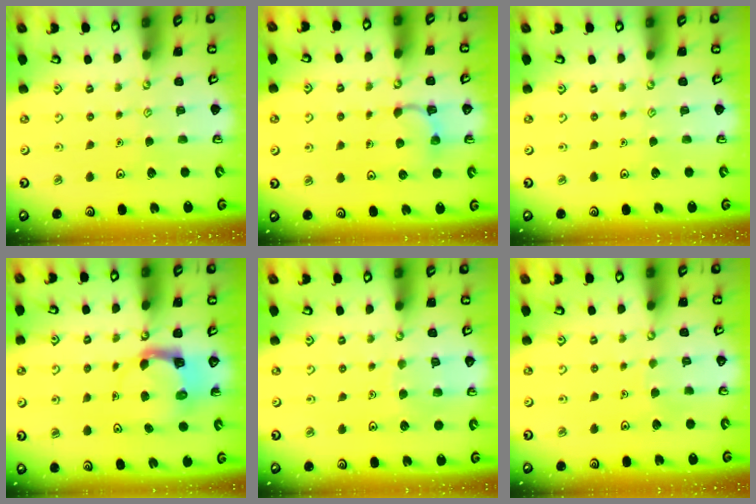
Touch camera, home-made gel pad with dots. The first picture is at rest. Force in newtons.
{"total": 3.0, "press": 2.9, "slide": 0.7}
{"total": 0.0}
{"total": 4.0, "press": 3.9, "slide": 0.4}
{"total": 7.0, "press": 7.0, "slide": 0.5}
{"total": 2.3, "press": 2.3, "slide": 0.1}